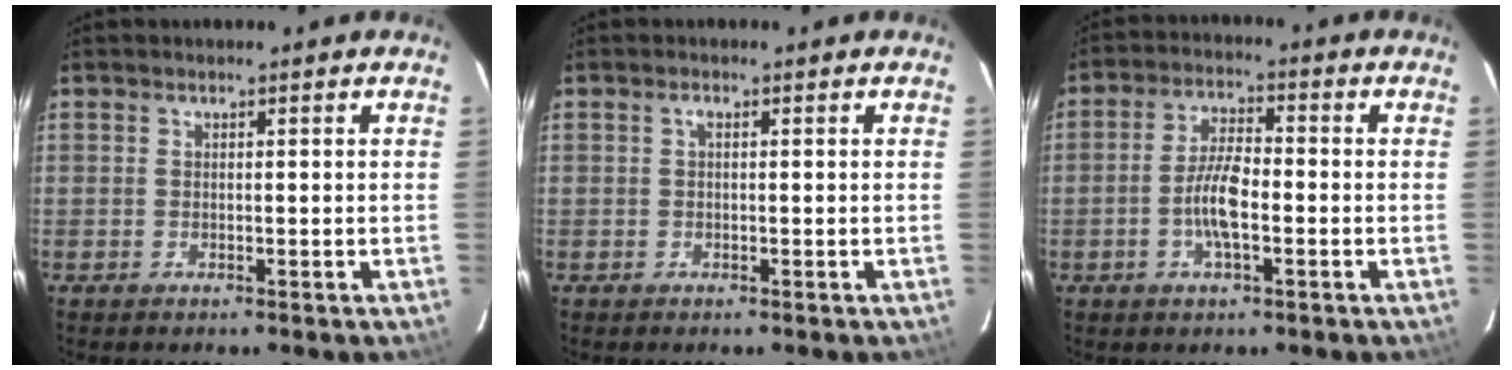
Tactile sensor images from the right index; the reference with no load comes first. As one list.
[{"total": 0.6, "force": [0.1, 0.2, 0.6], "torque": [-0.011, 0.005, 0.000]}, {"total": 6.8, "force": [-2.0, 2.1, 6.2], "torque": [-0.125, 0.008, -0.039]}]